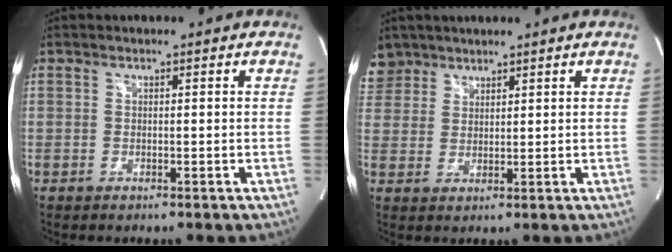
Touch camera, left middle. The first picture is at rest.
{"total": 5.4, "force": [4.3, 3.2, -0.2], "torque": [0.008, 0.010, 0.088]}